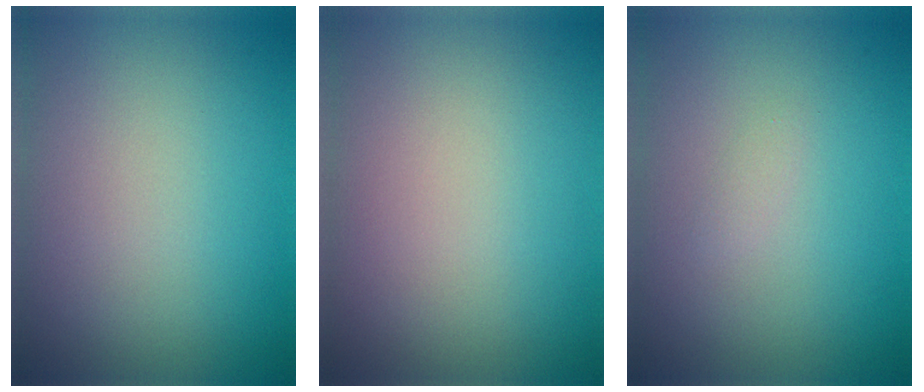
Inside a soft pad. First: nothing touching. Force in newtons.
{"total": 0.0}
{"total": 0.6, "press": 0.6, "slide": 0.0}